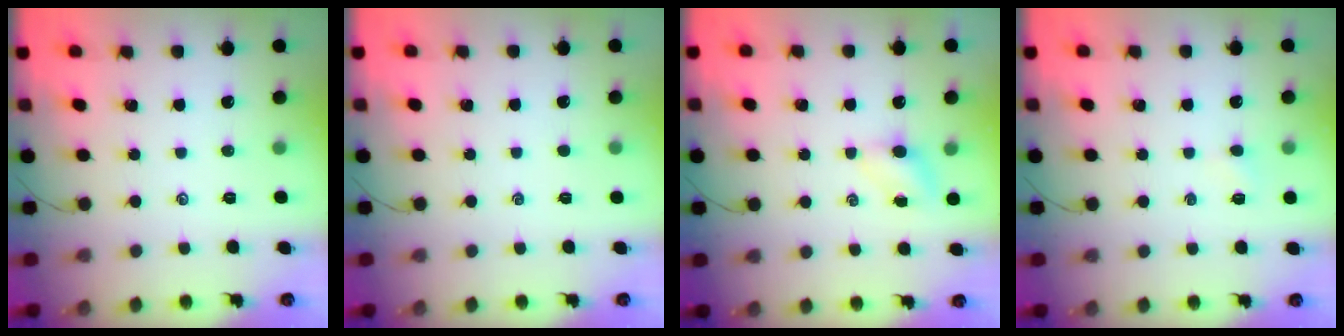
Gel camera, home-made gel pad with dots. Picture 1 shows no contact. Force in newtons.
{"total": 1.1, "press": 0.9, "slide": 0.5}
{"total": 4.2, "press": 4.0, "slide": 1.1}
{"total": 1.6, "press": 1.5, "slide": 0.5}